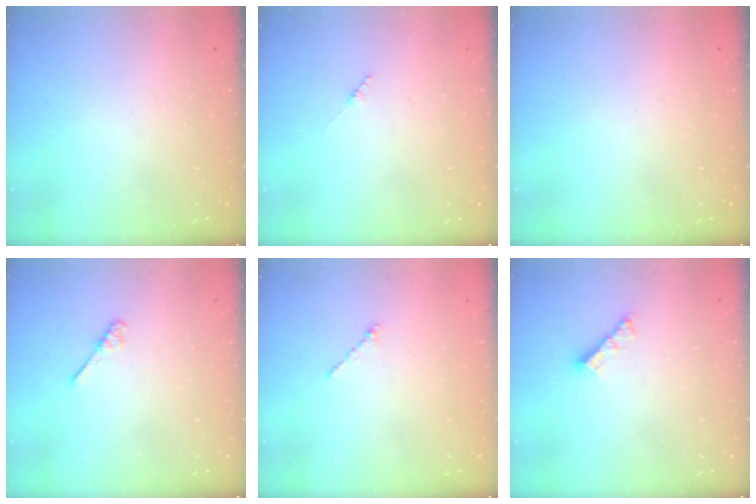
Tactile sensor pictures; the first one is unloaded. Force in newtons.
{"total": 1.9, "press": 1.9, "slide": 0.2}
{"total": 0.0}
{"total": 3.0, "press": 3.0, "slide": 0.5}
{"total": 1.0, "press": 0.9, "slide": 0.4}
{"total": 4.2, "press": 4.2, "slide": 0.3}